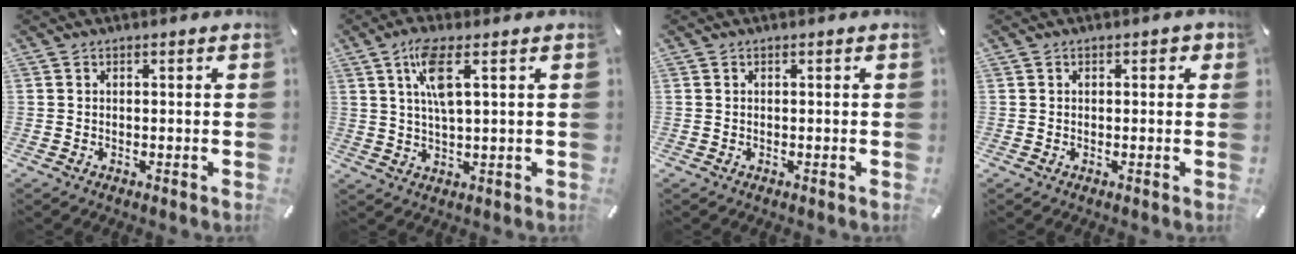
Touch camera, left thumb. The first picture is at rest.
{"total": 7.7, "force": [3.0, 1.9, 6.9], "torque": [-0.141, 0.003, 0.051]}
{"total": 0.0}
{"total": 1.1, "force": [0.1, 0.8, 0.7], "torque": [-0.013, 0.007, 0.001]}